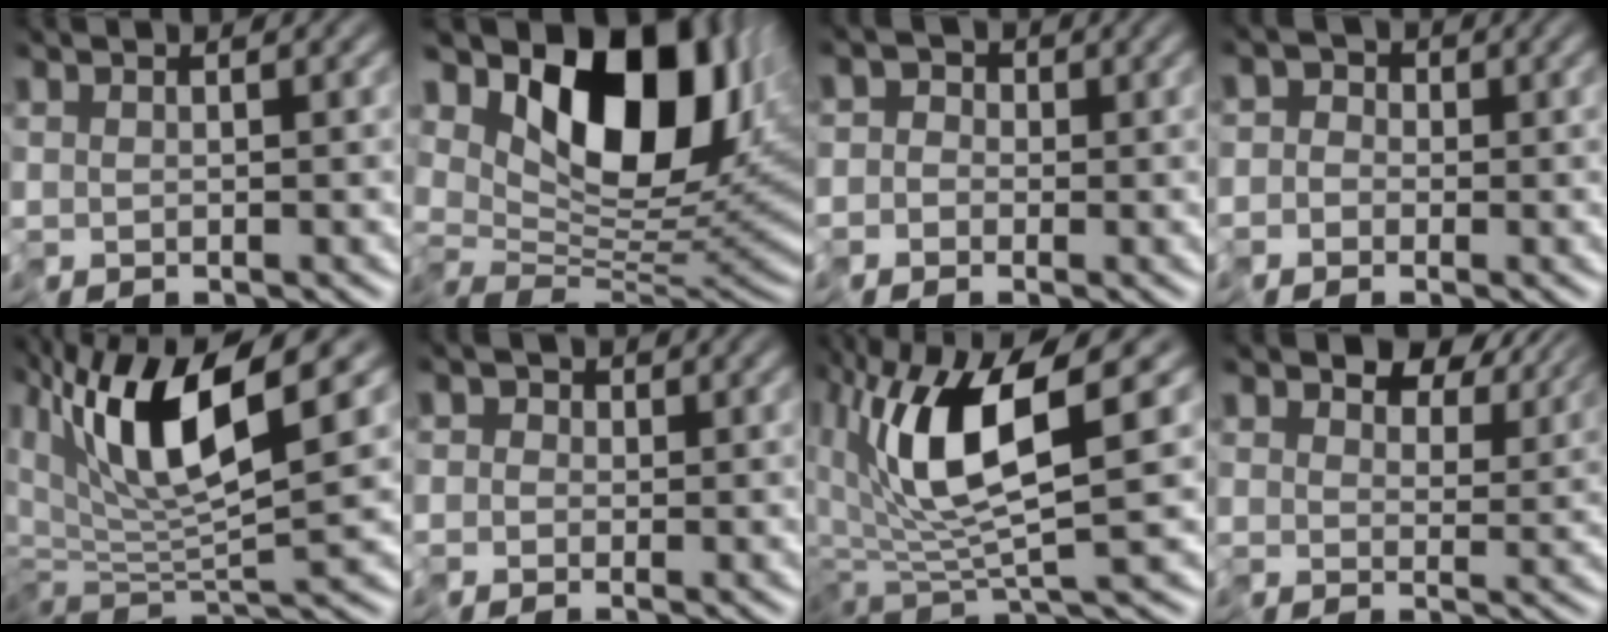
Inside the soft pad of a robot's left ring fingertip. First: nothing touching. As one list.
[{"total": 12.9, "force": [5.2, 6.7, 9.7], "torque": [-0.145, 0.006, 0.086]}, {"total": 2.6, "force": [-1.1, 2.3, 0.5], "torque": [0.021, 0.015, -0.038]}, {"total": 2.9, "force": [-1.3, 2.6, 0.5], "torque": [0.020, 0.016, -0.043]}, {"total": 9.7, "force": [3.6, 1.7, 8.9], "torque": [-0.167, 0.011, 0.063]}, {"total": 1.9, "force": [-0.4, 1.8, 0.4], "torque": [0.018, 0.012, -0.020]}, {"total": 7.2, "force": [1.8, 1.6, 6.8], "torque": [-0.150, -0.003, 0.035]}, {"total": 5.9, "force": [3.6, 3.6, 3.0], "torque": [-0.056, -0.005, 0.057]}]